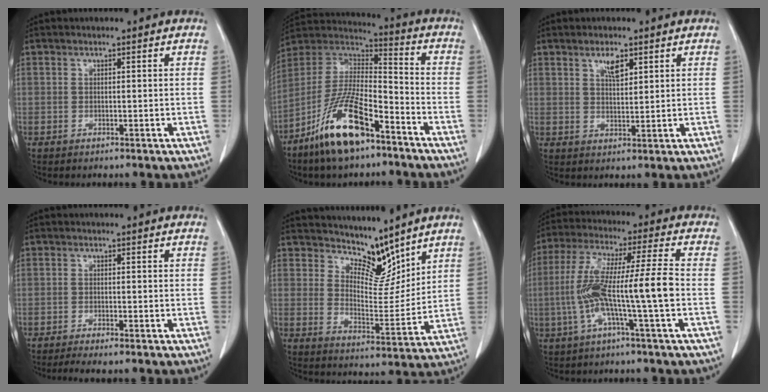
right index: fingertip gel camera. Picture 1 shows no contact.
{"total": 16.4, "force": [-10.0, 4.6, 12.2], "torque": [-0.247, -0.001, -0.184]}
{"total": 3.2, "force": [1.9, 1.1, 2.3], "torque": [-0.044, 0.000, 0.036]}
{"total": 4.5, "force": [-3.8, 0.1, 2.4], "torque": [-0.029, -0.007, -0.057]}
{"total": 6.9, "force": [6.3, 2.1, 1.7], "torque": [-0.023, -0.012, 0.119]}
{"total": 12.4, "force": [-2.6, -0.6, 12.1], "torque": [-0.241, 0.017, -0.052]}